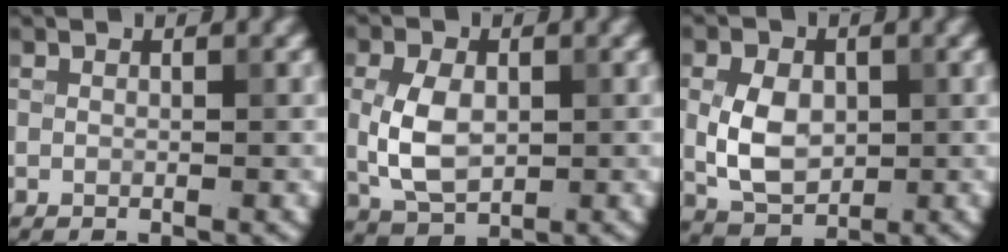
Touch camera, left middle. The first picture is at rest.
{"total": 4.9, "force": [0.0, 3.2, 3.7], "torque": [-0.082, 0.000, 0.003]}
{"total": 4.9, "force": [0.0, 3.4, 3.5], "torque": [-0.070, -0.001, 0.002]}